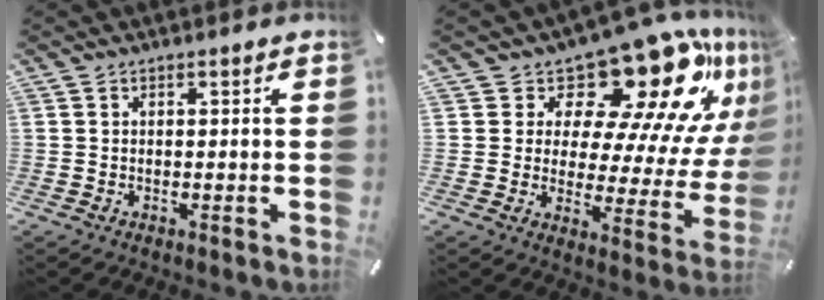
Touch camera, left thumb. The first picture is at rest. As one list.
[{"total": 20.7, "force": [14.7, 8.4, 11.9], "torque": [-0.155, -0.128, 0.238]}]